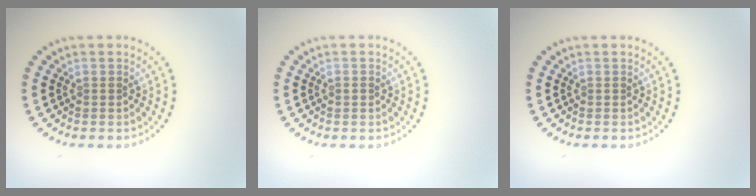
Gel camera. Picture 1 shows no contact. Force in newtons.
{"total": 0.6, "press": 0.6, "slide": 0.2}
{"total": 0.0}